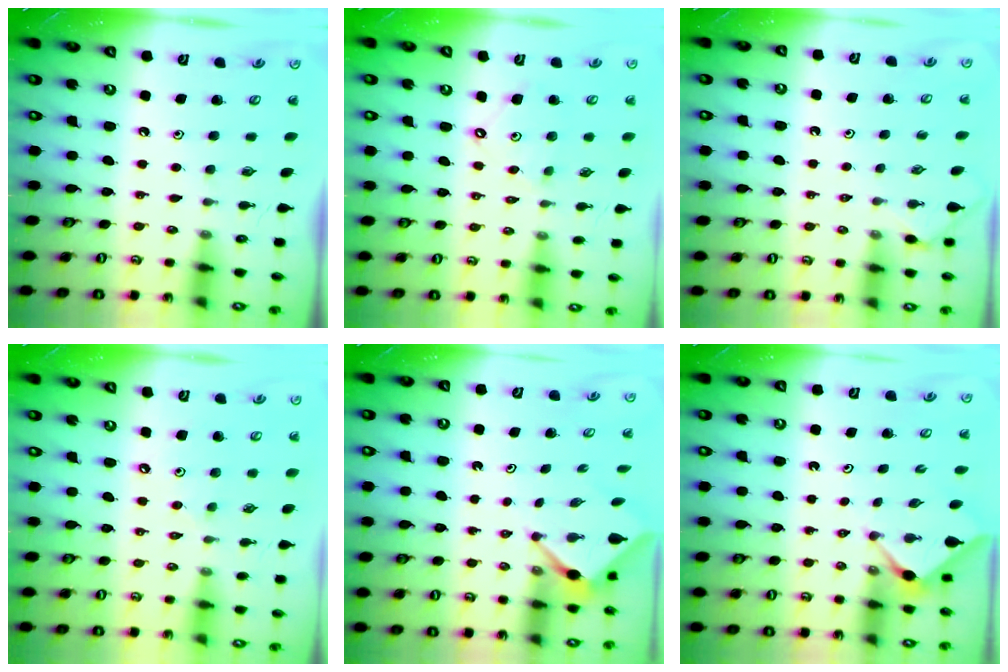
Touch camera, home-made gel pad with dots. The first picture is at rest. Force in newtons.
{"total": 6.6, "press": 6.6, "slide": 0.7}
{"total": 2.1, "press": 2.1, "slide": 0.4}
{"total": 5.2, "press": 5.1, "slide": 0.9}
{"total": 3.1, "press": 3.1, "slide": 0.3}
{"total": 2.8, "press": 2.8, "slide": 0.4}